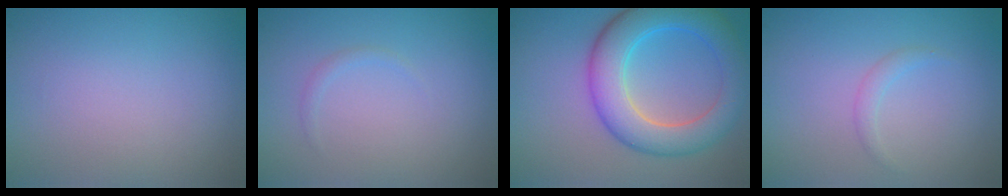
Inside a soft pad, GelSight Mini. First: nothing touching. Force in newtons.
{"total": 0.5, "press": 0.5, "slide": 0.0}
{"total": 7.3, "press": 7.3, "slide": 0.1}
{"total": 0.9, "press": 0.9, "slide": 0.1}